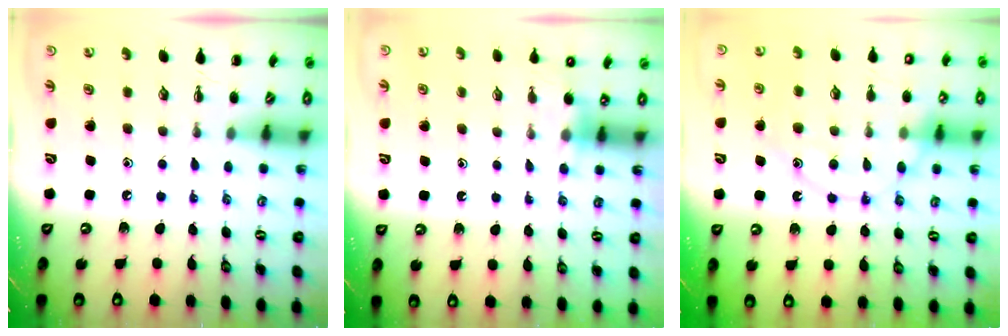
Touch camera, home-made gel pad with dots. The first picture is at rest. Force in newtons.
{"total": 4.2, "press": 4.1, "slide": 1.0}
{"total": 15.2, "press": 15.2, "slide": 0.9}